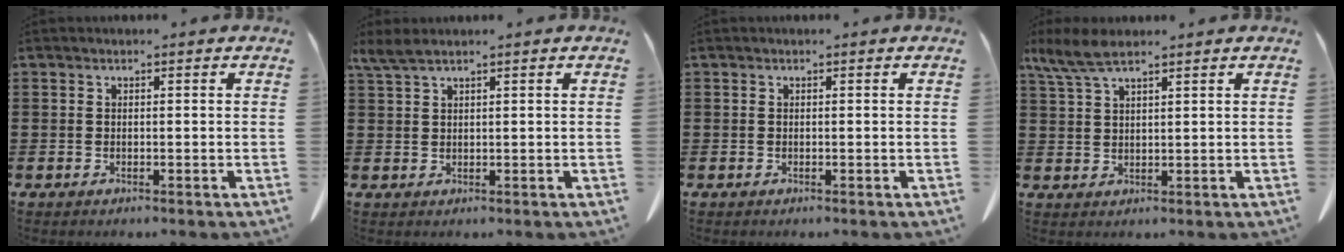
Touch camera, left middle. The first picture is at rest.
{"total": 2.3, "force": [1.7, 0.3, 1.5], "torque": [-0.035, 0.000, 0.032]}
{"total": 0.0}
{"total": 5.4, "force": [3.9, 1.3, 3.5], "torque": [-0.085, -0.004, 0.070]}